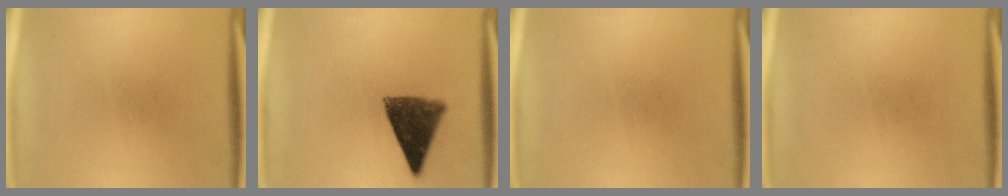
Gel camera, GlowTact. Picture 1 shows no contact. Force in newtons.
{"total": 10.0}
{"total": 0.0}
{"total": 0.0}